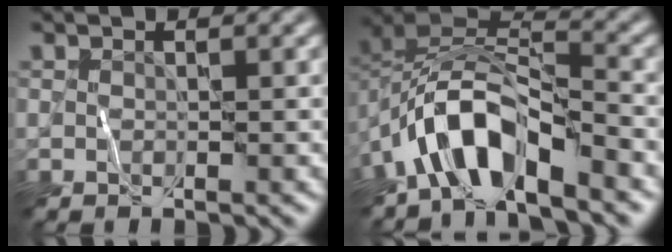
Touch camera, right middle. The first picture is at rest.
{"total": 7.6, "force": [-4.5, 2.9, 5.5], "torque": [-0.089, 0.008, -0.093]}